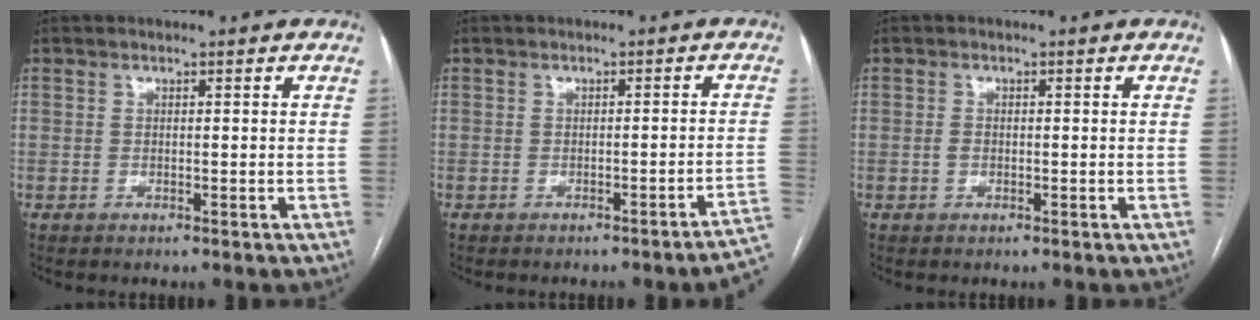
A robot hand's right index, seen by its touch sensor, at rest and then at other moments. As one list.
[{"total": 6.0, "force": [-4.9, -0.5, 3.4], "torque": [-0.016, -0.005, -0.060]}, {"total": 1.2, "force": [-0.3, 0.8, 0.8], "torque": [-0.018, 0.001, -0.003]}]